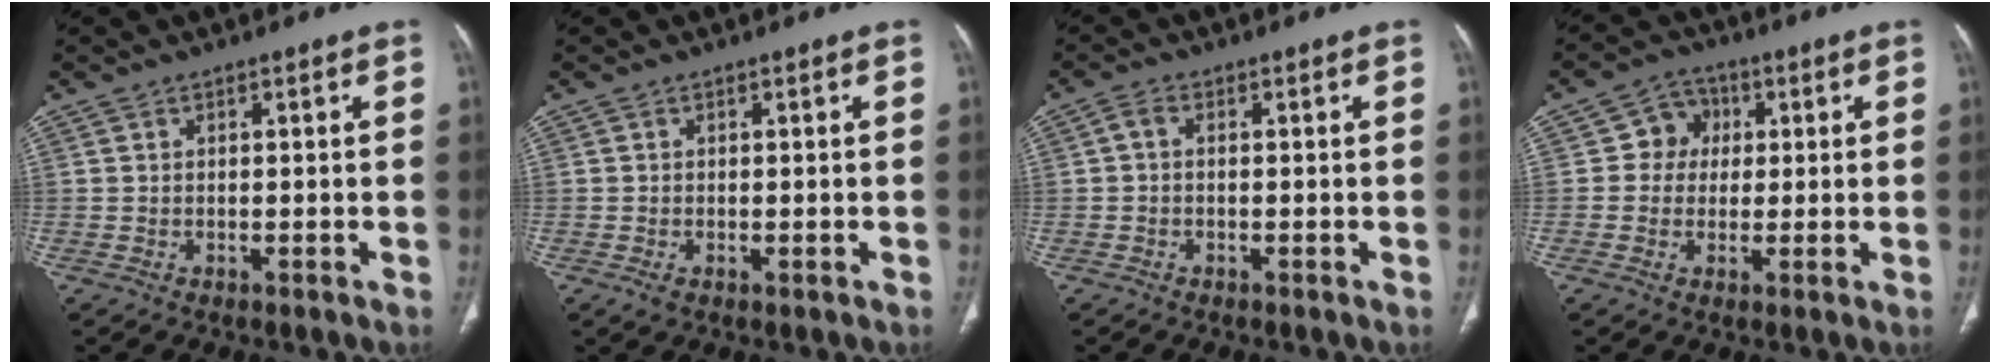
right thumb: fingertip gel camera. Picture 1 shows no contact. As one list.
[{"total": 1.4, "force": [-0.5, 0.9, 0.9], "torque": [-0.021, -0.001, -0.006]}, {"total": 1.6, "force": [-0.1, 1.0, 1.3], "torque": [-0.022, 0.005, -0.007]}, {"total": 5.7, "force": [0.8, 5.3, 1.9], "torque": [0.006, 0.010, 0.005]}]